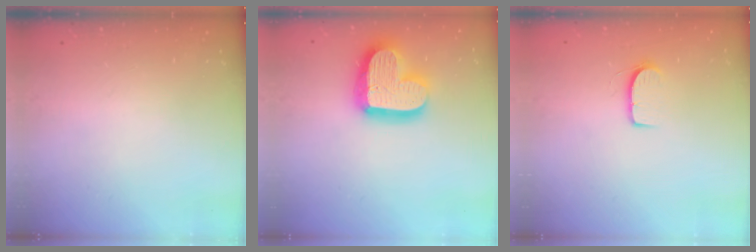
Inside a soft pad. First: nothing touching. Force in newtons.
{"total": 19.2, "press": 19.1, "slide": 1.4}
{"total": 7.0, "press": 7.0, "slide": 0.5}